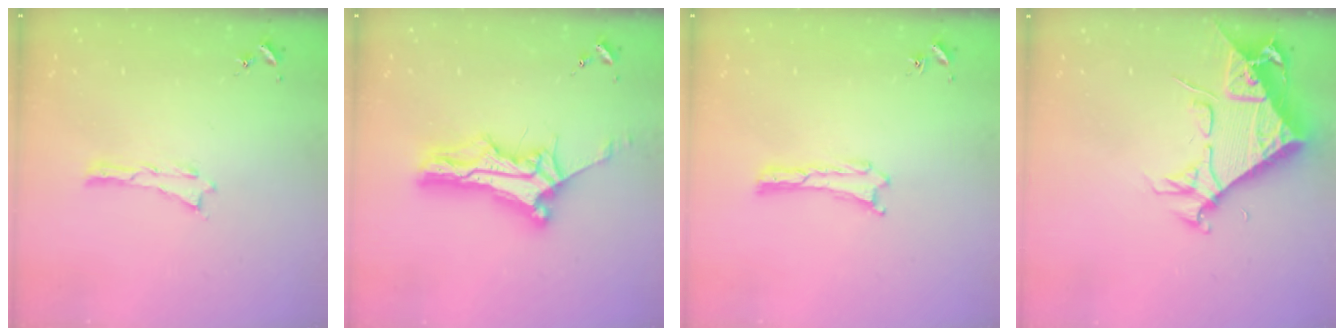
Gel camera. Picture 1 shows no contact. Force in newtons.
{"total": 10.8, "press": 10.7, "slide": 0.8}
{"total": 0.0}
{"total": 8.4, "press": 8.3, "slide": 0.9}